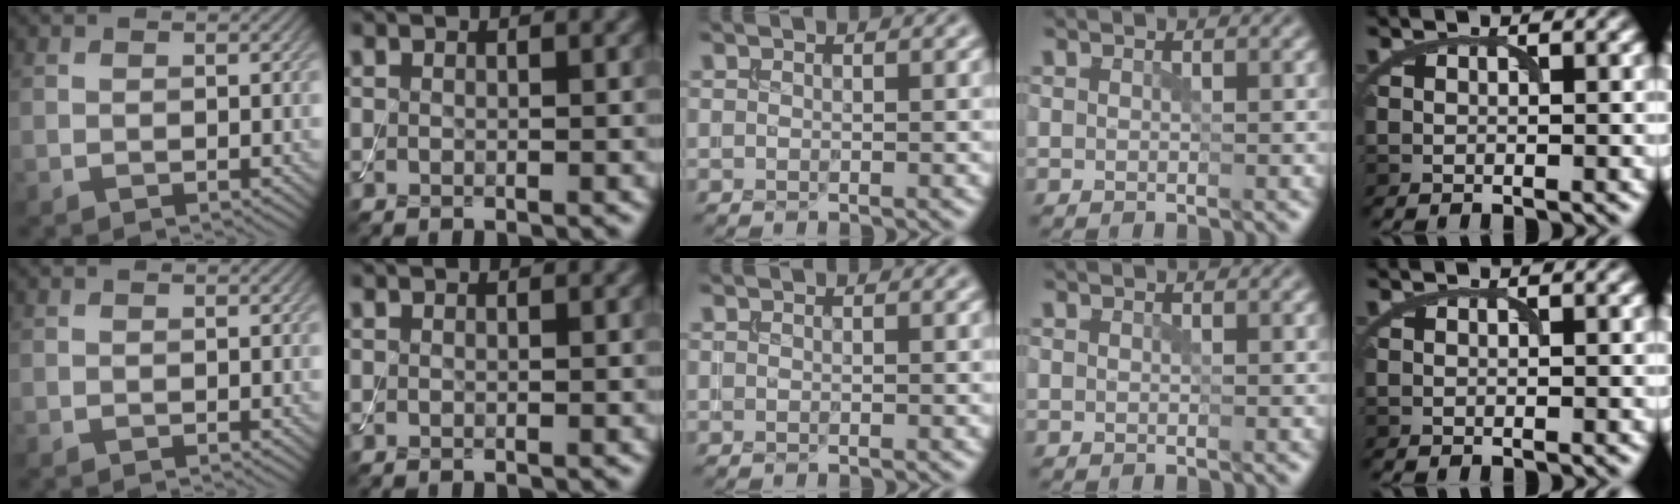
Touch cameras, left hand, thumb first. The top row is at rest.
{}